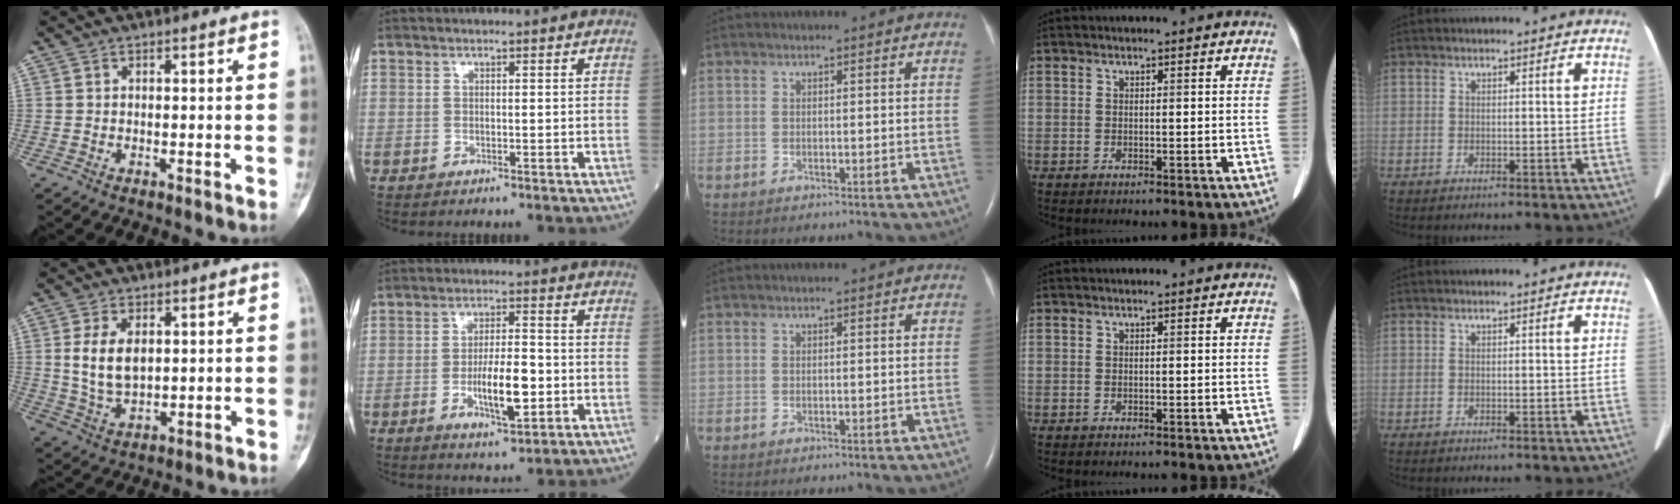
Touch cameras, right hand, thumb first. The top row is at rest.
{"thumb": {"total": 8.0, "force": [1.6, 4.7, 6.3], "torque": [-0.112, -0.010, 0.038]}, "index": {"total": 8.0, "force": [-1.9, 2.0, 7.4], "torque": [-0.133, -0.002, -0.029]}}